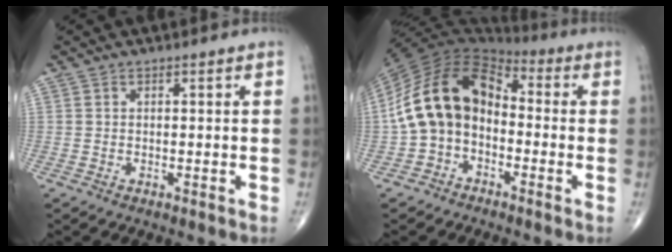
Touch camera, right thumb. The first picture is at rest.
{"total": 15.3, "force": [-1.7, 10.7, 10.8], "torque": [-0.188, 0.051, -0.042]}